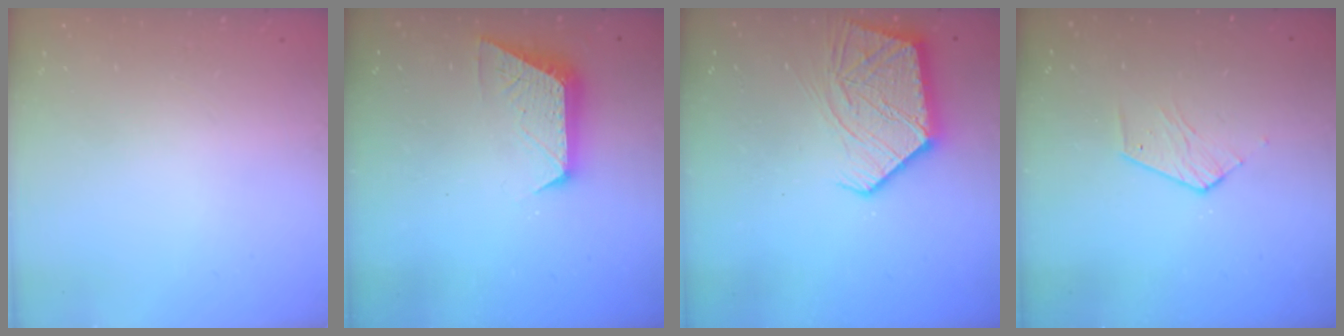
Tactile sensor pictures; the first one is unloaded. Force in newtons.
{"total": 9.5, "press": 9.5, "slide": 0.7}
{"total": 13.8, "press": 13.7, "slide": 1.0}
{"total": 3.9, "press": 3.9, "slide": 0.4}